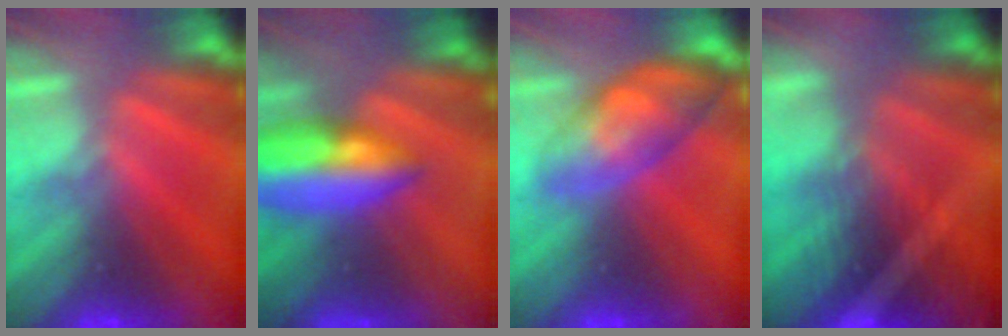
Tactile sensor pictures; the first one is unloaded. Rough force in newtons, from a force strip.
{"total": 5.5}
{"total": 4.5}
{"total": 7.0}